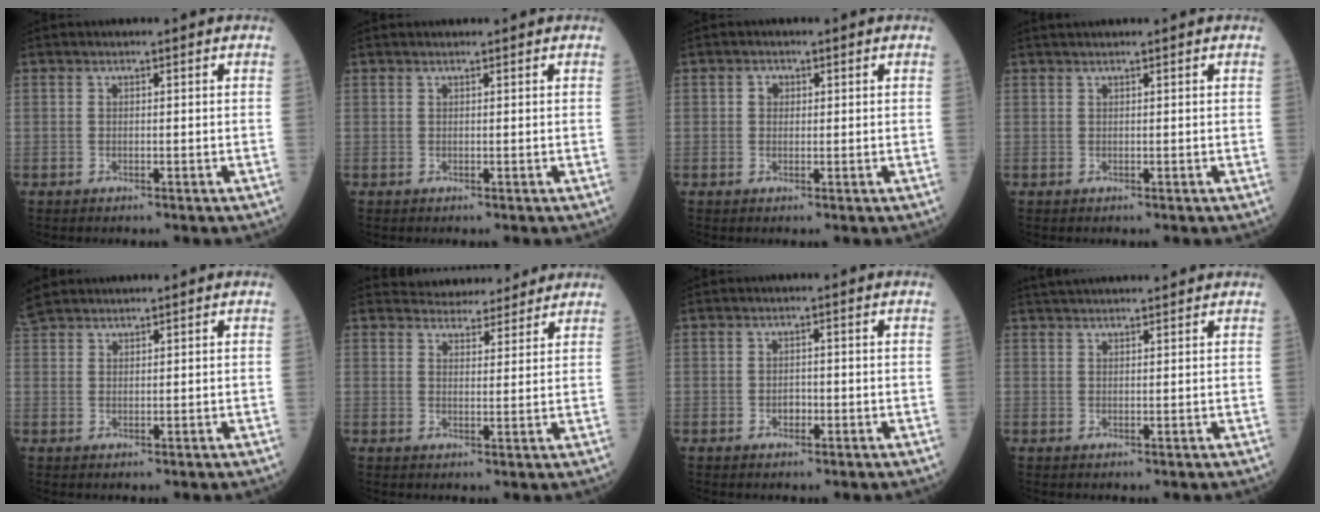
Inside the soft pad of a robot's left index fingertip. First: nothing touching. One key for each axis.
{"total": 0.6, "fx": 0.6, "fy": 0.0, "fz": 0.1, "tx": -0.005, "ty": 0.007, "tz": 0.011}
{"total": 1.2, "fx": 0.1, "fy": 1.1, "fz": 0.5, "tx": -0.011, "ty": 0.002, "tz": -0.001}
{"total": 1.7, "fx": 1.5, "fy": -0.3, "fz": 0.8, "tx": -0.007, "ty": 0.022, "tz": 0.031}
{"total": 4.6, "fx": 4.3, "fy": 1.0, "fz": 1.2, "tx": -0.036, "ty": 0.025, "tz": 0.091}
{"total": 7.6, "fx": 7.2, "fy": 2.2, "fz": 1.1, "tx": -0.012, "ty": 0.008, "tz": 0.089}
{"total": 1.1, "fx": -0.5, "fy": 0.8, "fz": 0.6, "tx": -0.009, "ty": 0.003, "tz": -0.007}
{"total": 7.9, "fx": 7.3, "fy": 0.5, "fz": 3.0, "tx": -0.046, "ty": 0.036, "tz": 0.106}